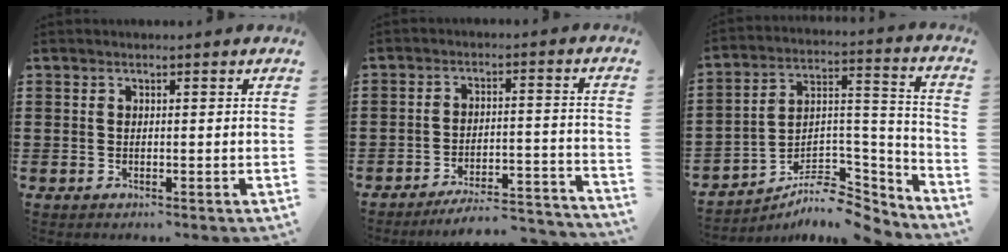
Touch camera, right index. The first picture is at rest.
{"total": 6.0, "force": [-5.5, 0.5, 2.2], "torque": [-0.042, 0.000, -0.107]}
{"total": 8.2, "force": [-7.0, 3.1, 2.9], "torque": [-0.040, 0.012, -0.131]}